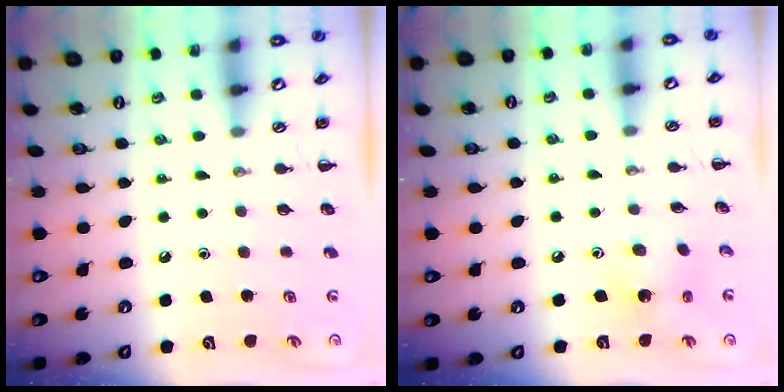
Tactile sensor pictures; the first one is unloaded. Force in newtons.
{"total": 4.3, "press": 4.3, "slide": 0.6}